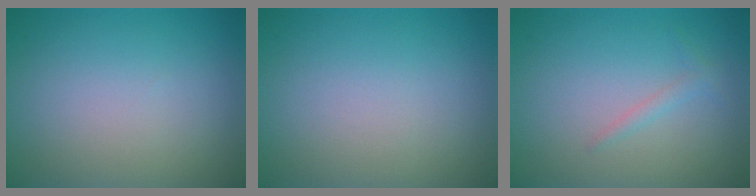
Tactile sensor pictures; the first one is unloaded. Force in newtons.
{"total": 0.0}
{"total": 1.0, "press": 1.0, "slide": 0.1}